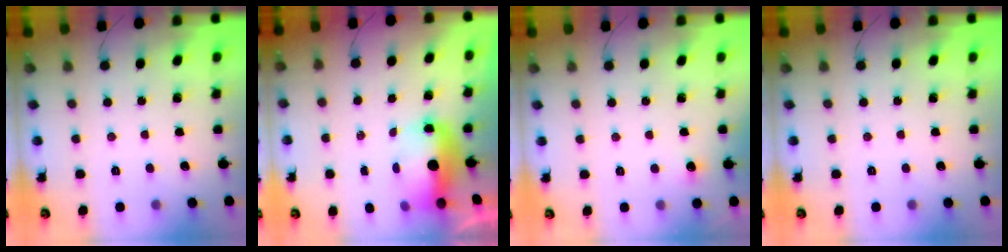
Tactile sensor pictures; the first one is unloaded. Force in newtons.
{"total": 7.6, "press": 7.6, "slide": 1.1}
{"total": 3.2, "press": 2.9, "slide": 1.3}
{"total": 0.0}